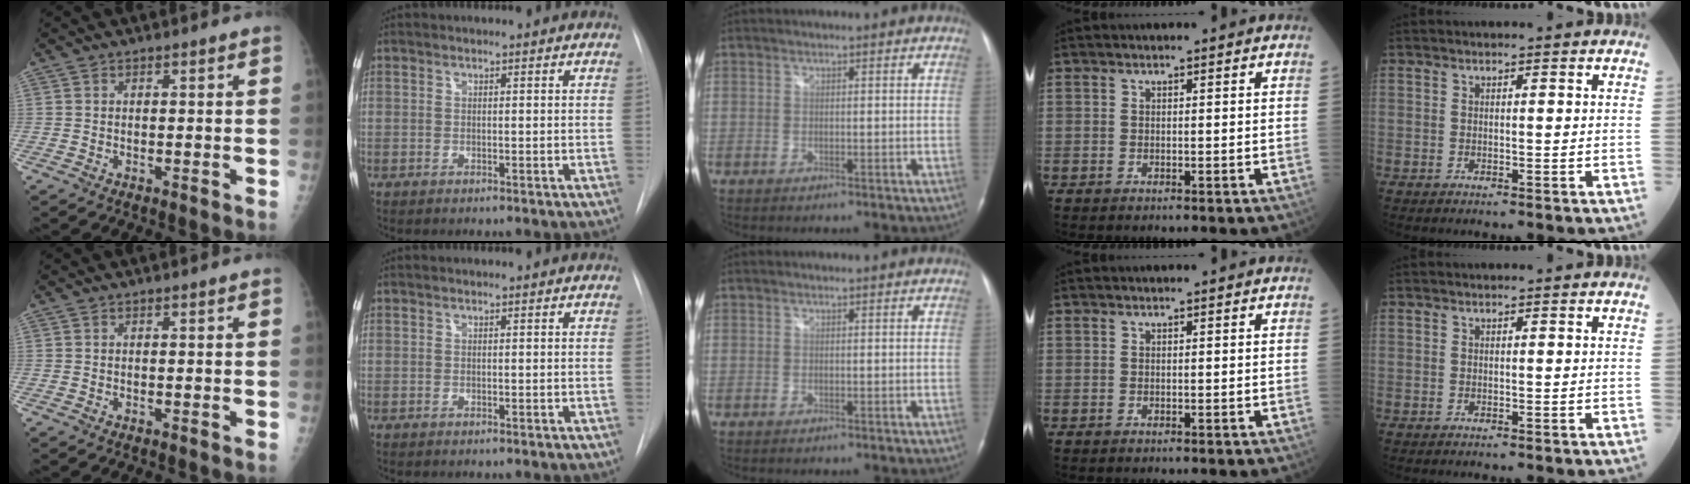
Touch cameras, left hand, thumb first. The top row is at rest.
{}